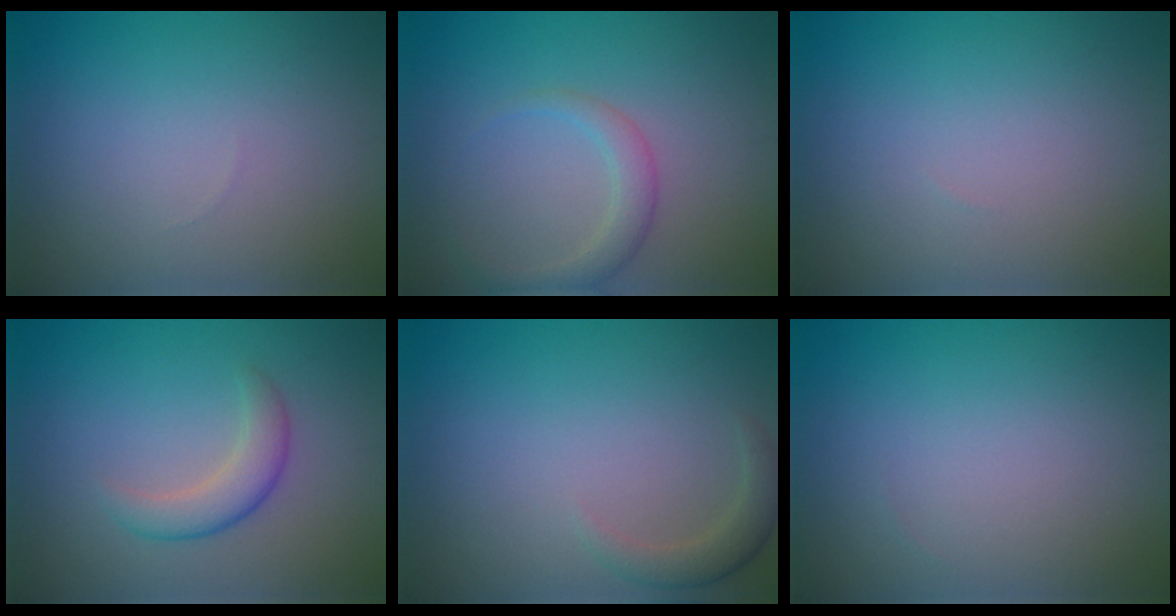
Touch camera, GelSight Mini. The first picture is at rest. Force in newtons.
{"total": 2.4, "press": 2.4, "slide": 0.2}
{"total": 0.0}
{"total": 2.8, "press": 2.8, "slide": 0.2}
{"total": 1.9, "press": 1.9, "slide": 0.3}
{"total": 0.0}